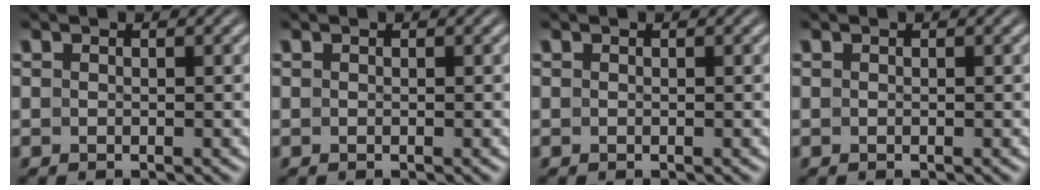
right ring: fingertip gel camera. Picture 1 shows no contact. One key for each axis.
{"total": 0.0}
{"total": 0.0}
{"total": 0.0}